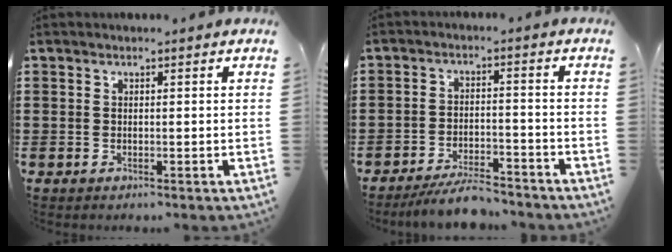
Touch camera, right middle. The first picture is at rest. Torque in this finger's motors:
{"motor_torque": [1.58, 0.56, 0.24, 0.07]}